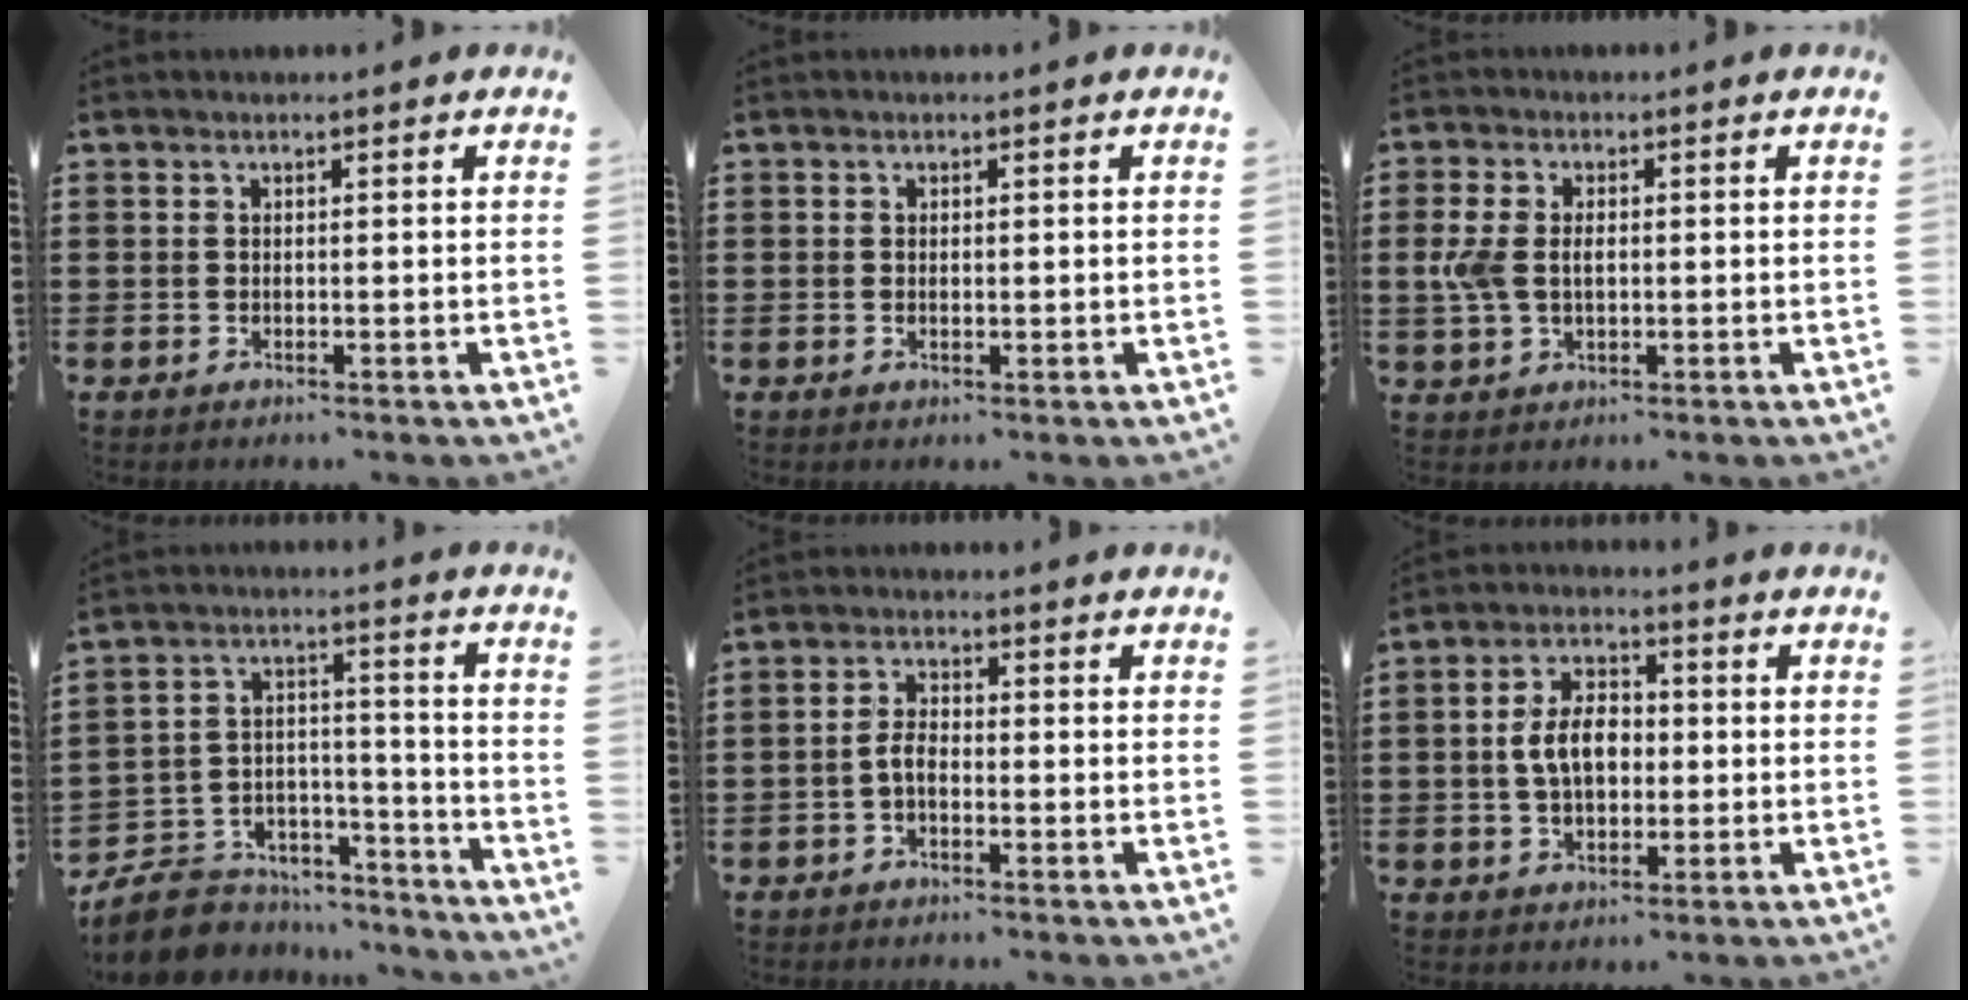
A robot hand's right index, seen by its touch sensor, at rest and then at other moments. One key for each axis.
{"total": 0.6, "fx": 0.0, "fy": 0.3, "fz": 0.5, "tx": -0.012, "ty": 0.000, "tz": 0.001}
{"total": 4.3, "fx": 0.1, "fy": 2.8, "fz": 3.3, "tx": -0.089, "ty": 0.003, "tz": -0.007}
{"total": 7.4, "fx": -6.6, "fy": 3.2, "fz": 1.0, "tx": -0.033, "ty": 0.015, "tz": -0.128}
{"total": 3.0, "fx": -1.2, "fy": 1.3, "fz": 2.4, "tx": -0.059, "ty": -0.001, "tz": -0.028}
{"total": 6.9, "fx": -0.2, "fy": 4.2, "fz": 5.5, "tx": -0.121, "ty": 0.006, "tz": -0.014}